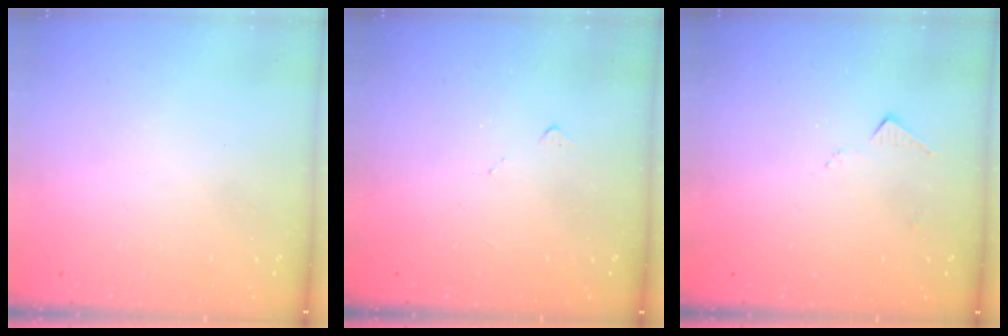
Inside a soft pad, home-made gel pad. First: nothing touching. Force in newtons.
{"total": 4.7, "press": 4.6, "slide": 0.7}
{"total": 5.6, "press": 5.6, "slide": 0.6}